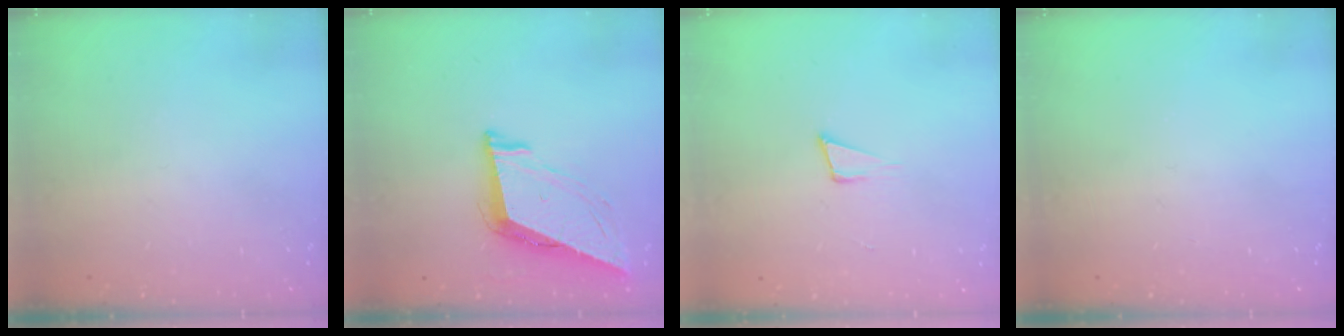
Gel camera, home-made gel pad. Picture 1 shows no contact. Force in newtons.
{"total": 8.9, "press": 8.5, "slide": 2.7}
{"total": 5.1, "press": 3.8, "slide": 3.3}
{"total": 0.0}